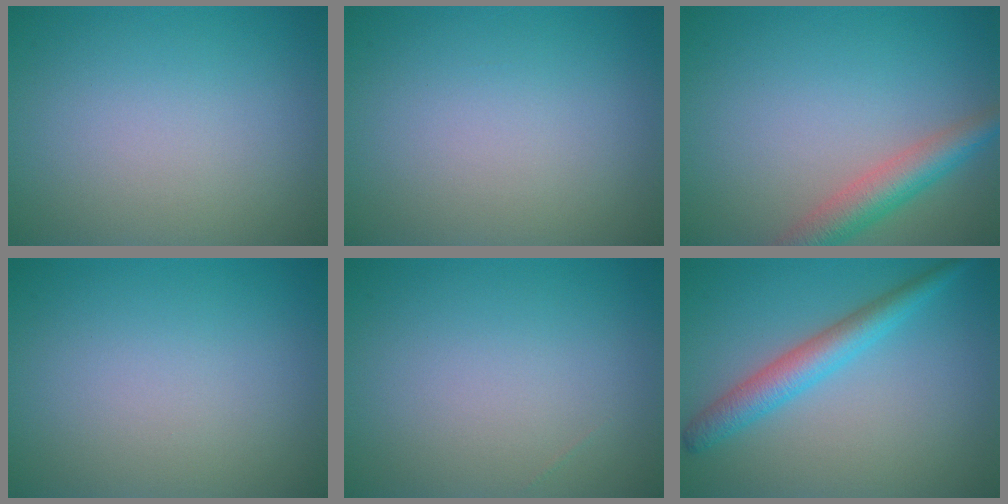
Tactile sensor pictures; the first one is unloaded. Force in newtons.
{"total": 0.0}
{"total": 4.2, "press": 4.2, "slide": 0.1}
{"total": 0.0}
{"total": 0.0}
{"total": 3.6, "press": 3.6, "slide": 0.0}